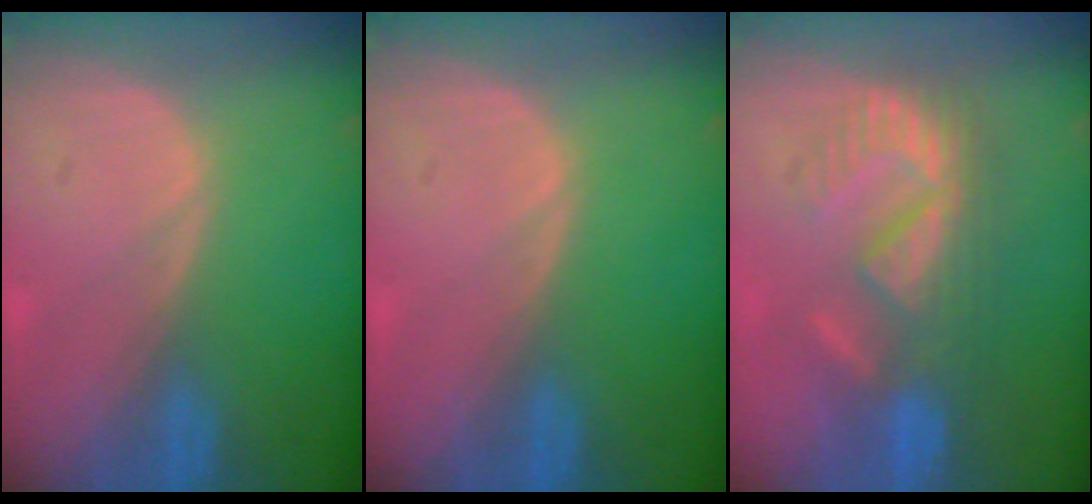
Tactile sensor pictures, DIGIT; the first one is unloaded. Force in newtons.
{"total": 0.0}
{"total": 8.3, "press": 8.0, "slide": 2.1}